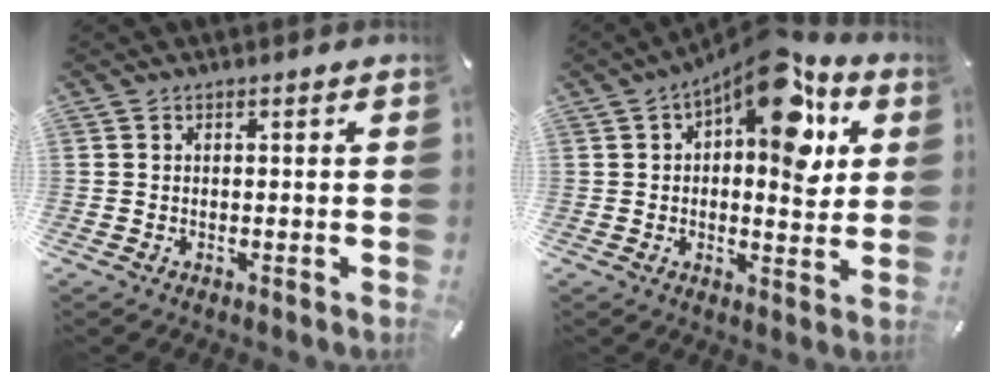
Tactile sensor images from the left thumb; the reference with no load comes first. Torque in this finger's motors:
{"motor_torque": [1.97, 3.04, 0.75, 0.39, 0.08]}